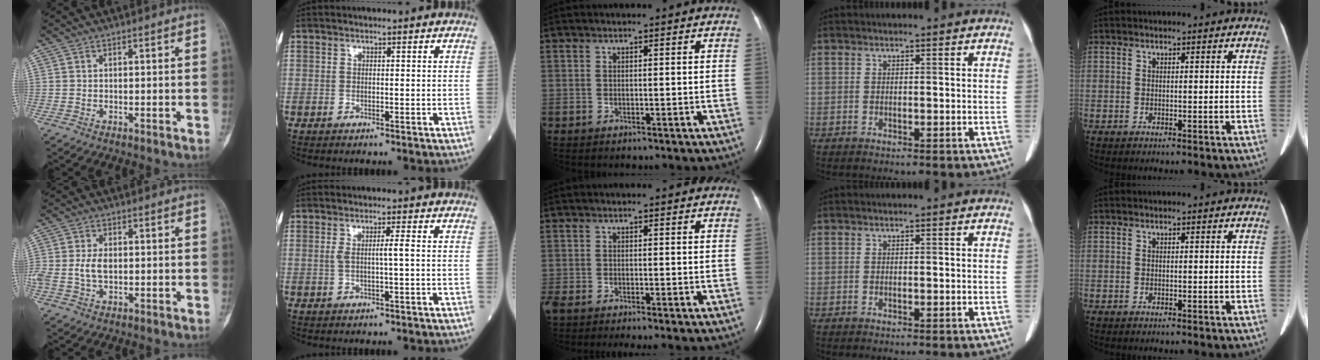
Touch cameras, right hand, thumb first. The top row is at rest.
{"thumb": {"total": 4.3, "force": [-0.2, 2.6, 3.4], "torque": [-0.076, 0.005, -0.002]}, "index": {"total": 2.4, "force": [0.0, -0.3, 2.3], "torque": [-0.044, 0.000, 0.000]}, "middle": {"total": 5.3, "force": [-4.5, 0.2, 2.8], "torque": [-0.043, -0.010, -0.075]}}